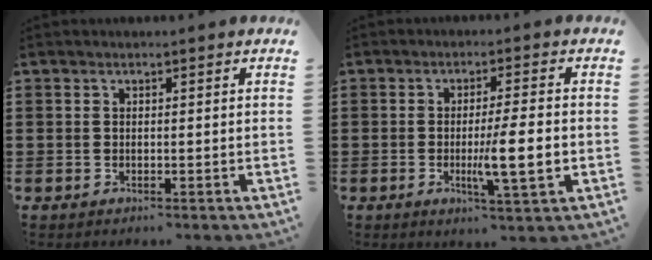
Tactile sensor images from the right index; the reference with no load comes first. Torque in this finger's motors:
{"motor_torque": [1.86, -0.28, 0.64, 0.21]}